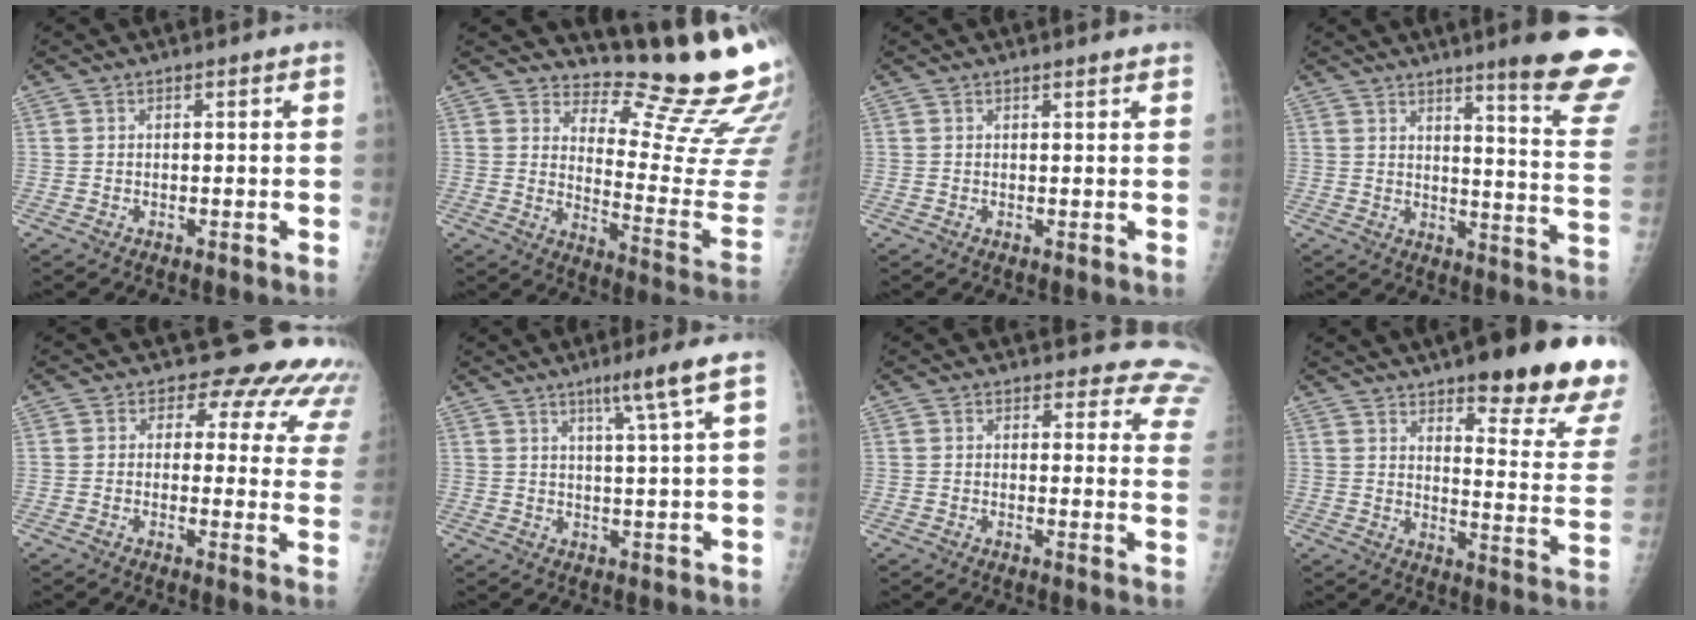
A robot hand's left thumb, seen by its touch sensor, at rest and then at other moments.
{"total": 17.2, "force": [15.2, 2.7, 7.8], "torque": [-0.070, -0.179, 0.193]}
{"total": 1.2, "force": [1.1, 0.2, 0.5], "torque": [-0.003, -0.002, 0.015]}
{"total": 17.9, "force": [13.1, 0.7, 12.1], "torque": [-0.127, -0.100, 0.162]}
{"total": 13.8, "force": [11.9, 6.3, 3.3], "torque": [0.019, -0.072, 0.098]}
{"total": 5.8, "force": [3.1, -1.2, 4.8], "torque": [-0.085, -0.018, 0.056]}
{"total": 11.7, "force": [10.6, 4.6, 1.7], "torque": [0.041, -0.073, 0.073]}
{"total": 22.3, "force": [15.9, 4.4, 15.0], "torque": [-0.169, -0.093, 0.204]}